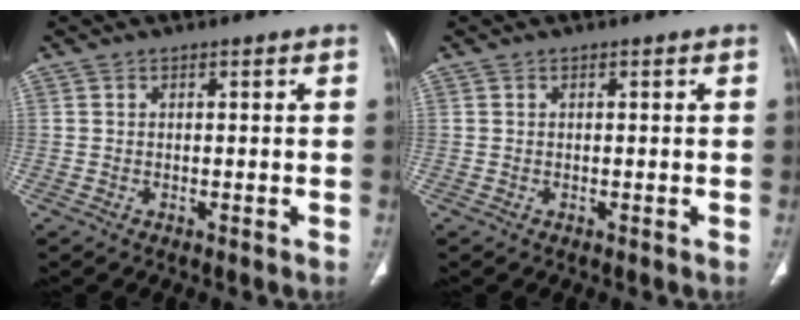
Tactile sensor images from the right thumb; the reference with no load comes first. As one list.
[{"total": 0.0}]